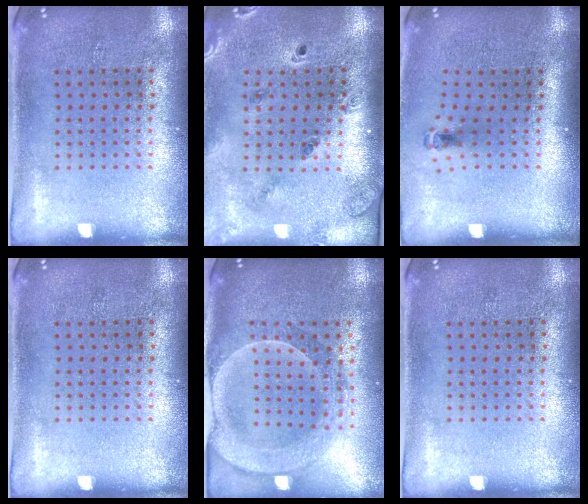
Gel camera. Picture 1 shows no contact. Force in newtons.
{"total": 1.4, "press": 1.3, "slide": 0.2}
{"total": 0.7, "press": 0.3, "slide": 0.6}
{"total": 0.0}
{"total": 2.2, "press": 2.0, "slide": 0.9}
{"total": 0.0}